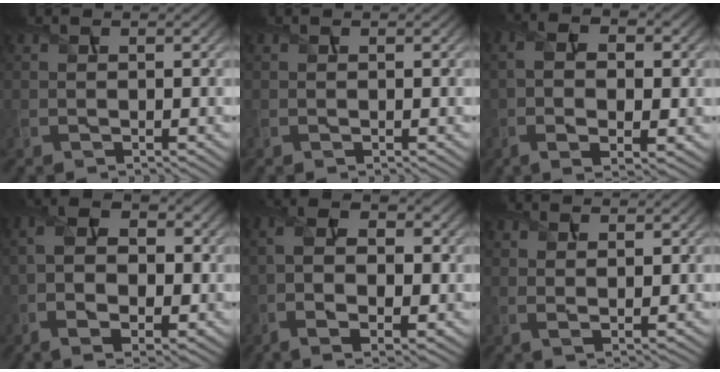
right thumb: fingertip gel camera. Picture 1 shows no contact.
{"total": 0.0}
{"total": 7.6, "force": [-0.7, 3.7, 6.6], "torque": [-0.133, -0.008, -0.004]}
{"total": 8.6, "force": [-0.9, 5.2, 6.9], "torque": [-0.141, -0.007, -0.009]}
{"total": 8.3, "force": [-0.7, 4.3, 7.1], "torque": [-0.144, -0.006, -0.007]}
{"total": 2.3, "force": [1.4, 0.5, 1.8], "torque": [-0.037, -0.006, 0.029]}